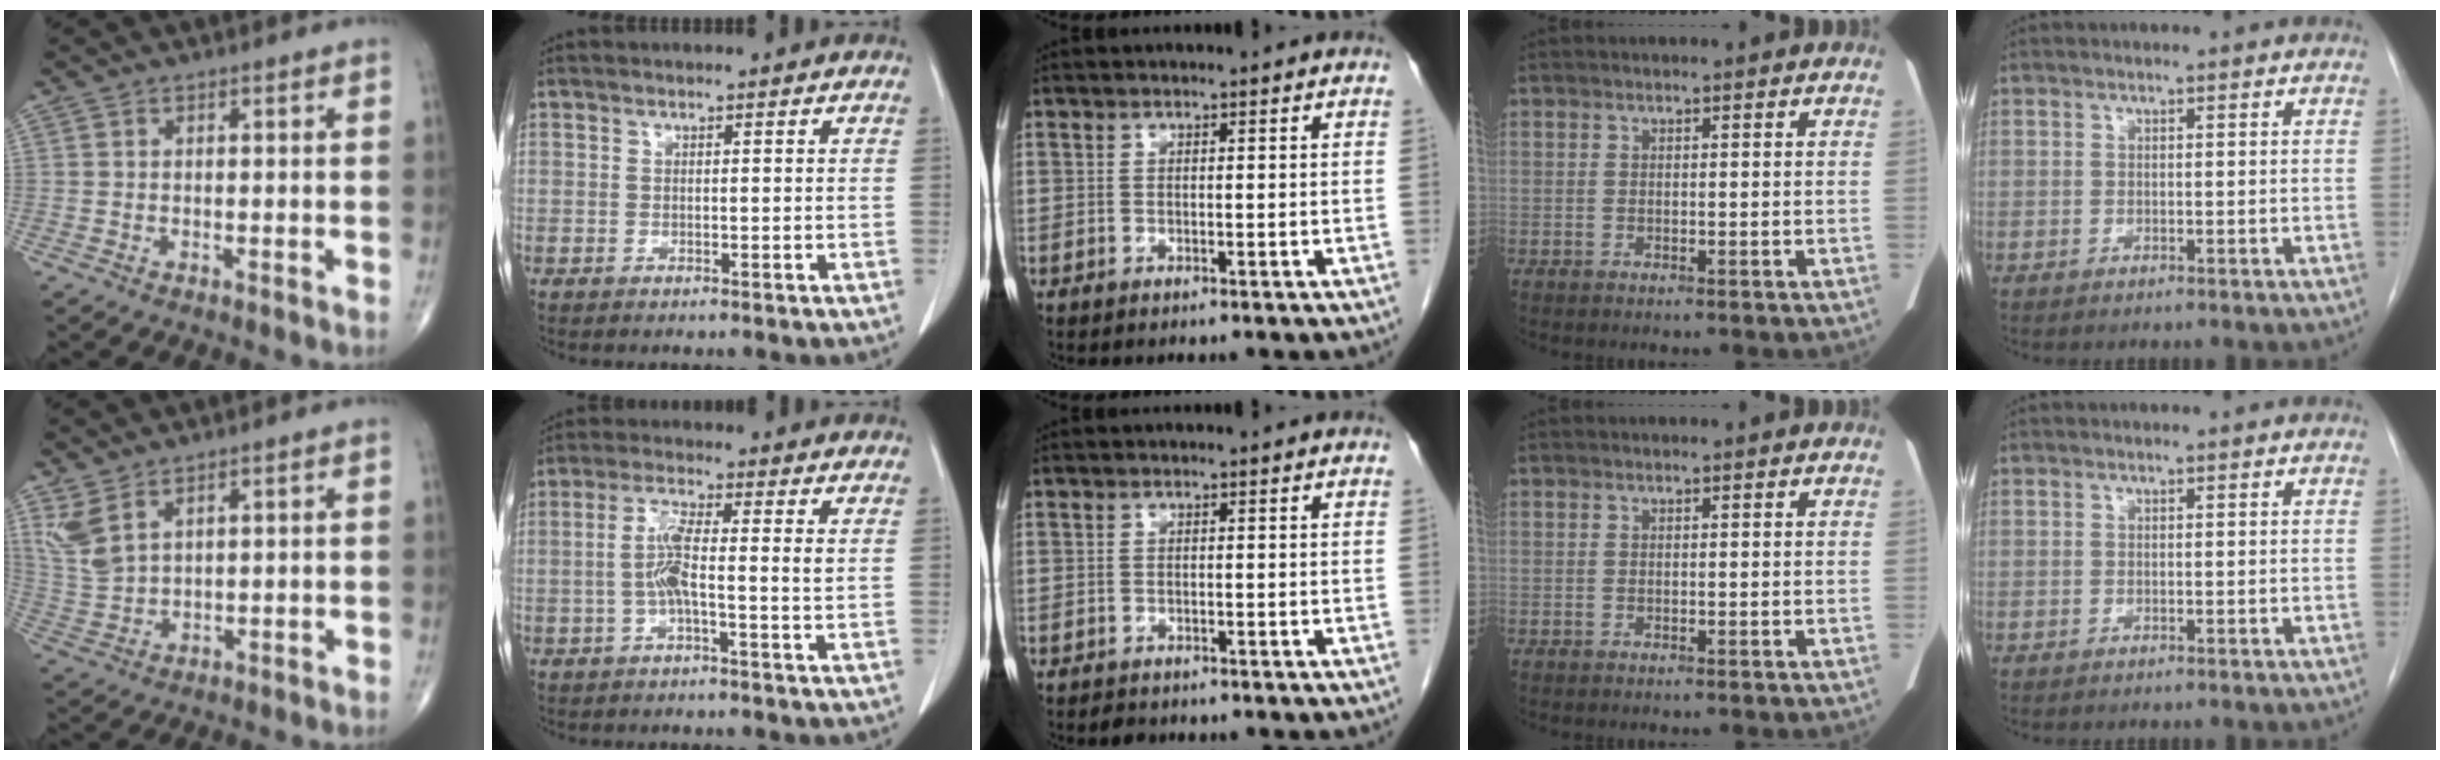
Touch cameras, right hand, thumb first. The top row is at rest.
{"thumb": {"total": 6.0, "force": [3.9, 2.6, 3.7], "torque": [-0.081, -0.015, 0.094]}, "index": {"total": 5.2, "force": [-0.4, 0.2, 5.2], "torque": [-0.103, 0.010, -0.012]}, "middle": {"total": 1.2, "force": [-1.0, 0.6, 0.2], "torque": [-0.011, -0.001, -0.015]}}